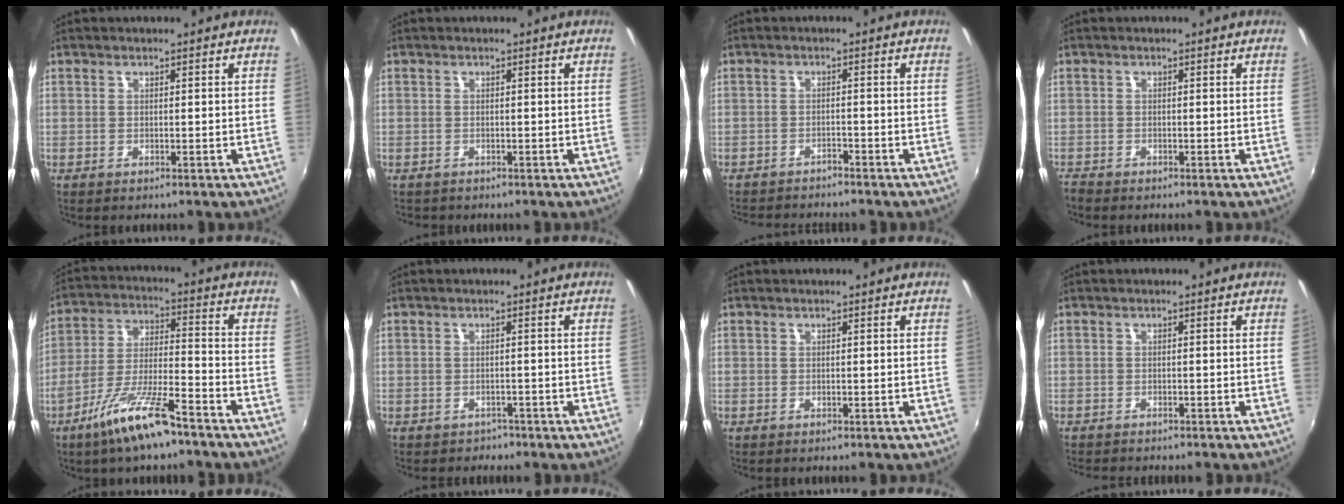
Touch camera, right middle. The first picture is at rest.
{"total": 1.0, "force": [-0.8, 0.6, 0.0], "torque": [-0.003, 0.002, -0.012]}
{"total": 5.7, "force": [-5.4, 1.0, 1.5], "torque": [-0.042, -0.009, -0.081]}
{"total": 1.5, "force": [-1.5, 0.2, 0.2], "torque": [-0.009, -0.009, -0.033]}
{"total": 12.8, "force": [-8.6, 2.2, 9.3], "torque": [-0.191, -0.017, -0.157]}
{"total": 2.2, "force": [-1.7, 1.4, 0.2], "torque": [-0.010, -0.004, -0.022]}
{"total": 0.0}
{"total": 2.9, "force": [-2.7, 0.6, 0.9], "torque": [-0.025, -0.011, -0.043]}